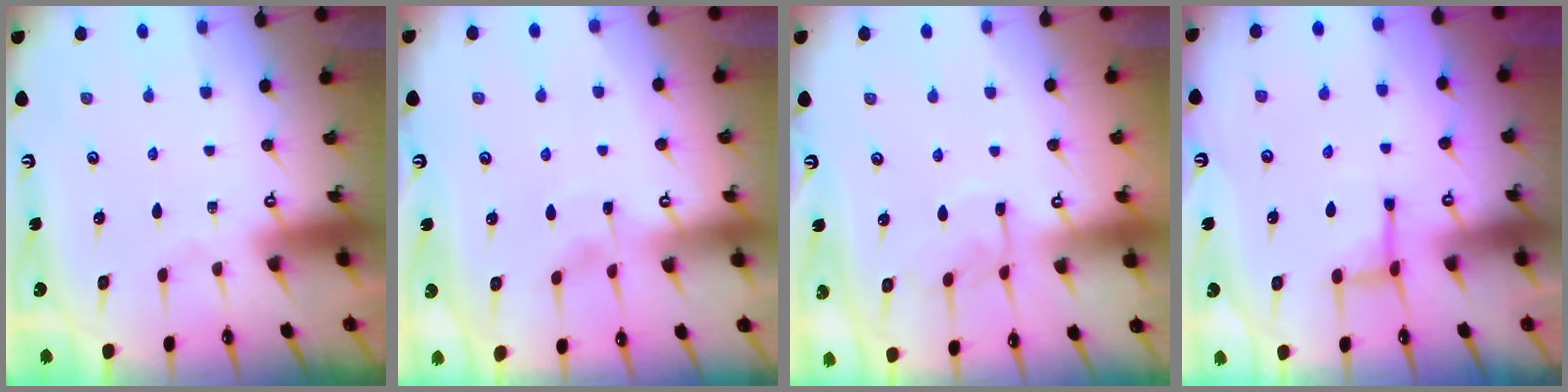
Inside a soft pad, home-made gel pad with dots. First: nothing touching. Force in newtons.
{"total": 3.2, "press": 3.2, "slide": 0.5}
{"total": 8.1, "press": 8.0, "slide": 0.6}
{"total": 4.4, "press": 4.3, "slide": 0.9}